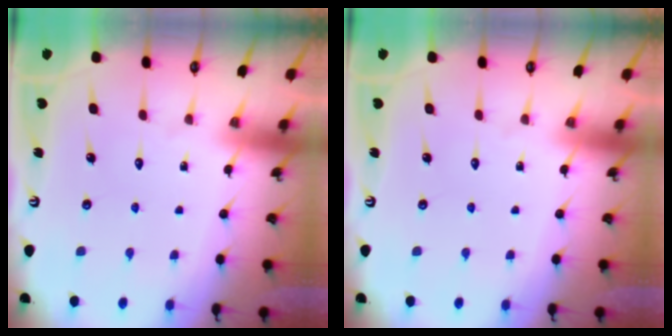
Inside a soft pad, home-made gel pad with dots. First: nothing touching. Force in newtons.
{"total": 0.0}